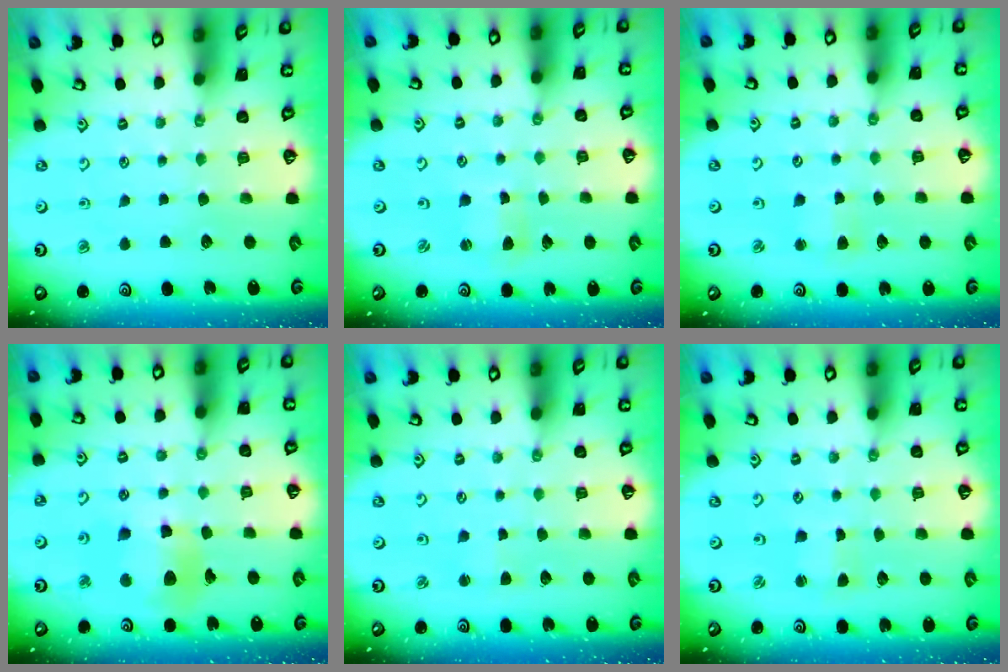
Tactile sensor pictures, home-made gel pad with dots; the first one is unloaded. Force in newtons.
{"total": 1.9, "press": 1.9, "slide": 0.3}
{"total": 3.8, "press": 3.8, "slide": 0.4}
{"total": 11.2, "press": 11.1, "slide": 1.5}
{"total": 1.4, "press": 1.3, "slide": 0.3}
{"total": 1.6, "press": 1.6, "slide": 0.3}